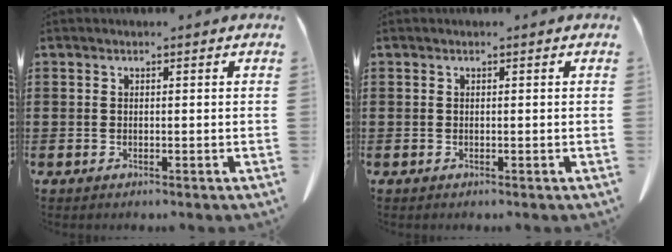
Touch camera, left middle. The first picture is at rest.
{"total": 0.0}